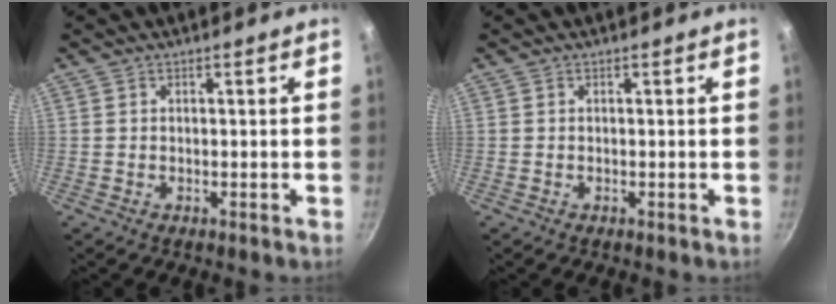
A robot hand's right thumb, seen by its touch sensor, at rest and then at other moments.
{"total": 0.0}